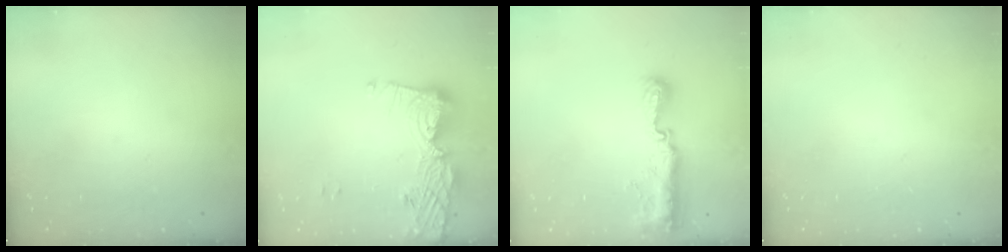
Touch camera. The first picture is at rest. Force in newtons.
{"total": 12.7, "press": 12.6, "slide": 1.2}
{"total": 9.1, "press": 9.1, "slide": 0.8}
{"total": 0.0}